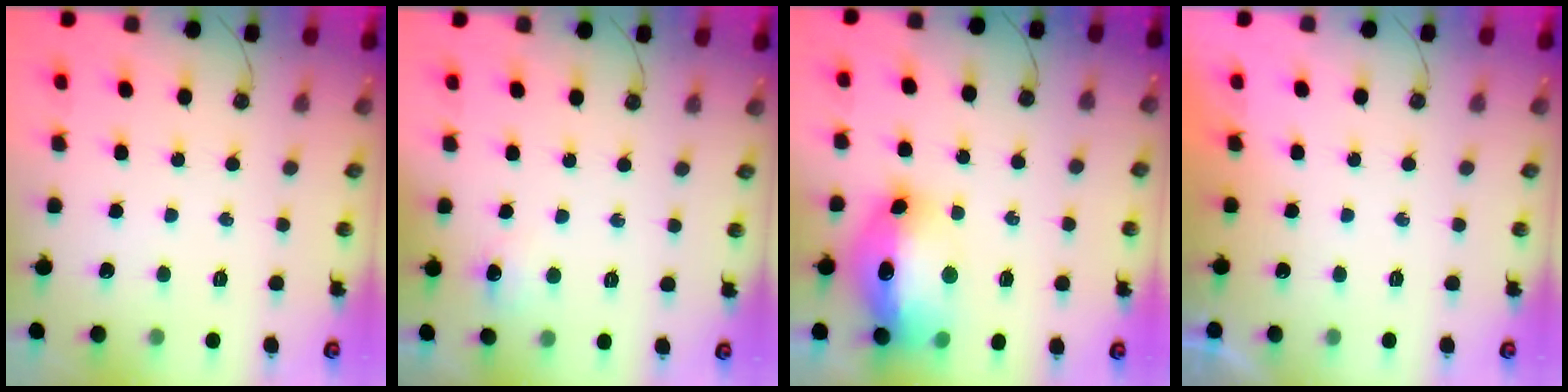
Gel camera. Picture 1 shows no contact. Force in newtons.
{"total": 6.7, "press": 6.7, "slide": 0.7}
{"total": 18.3, "press": 18.3, "slide": 1.7}
{"total": 0.0}